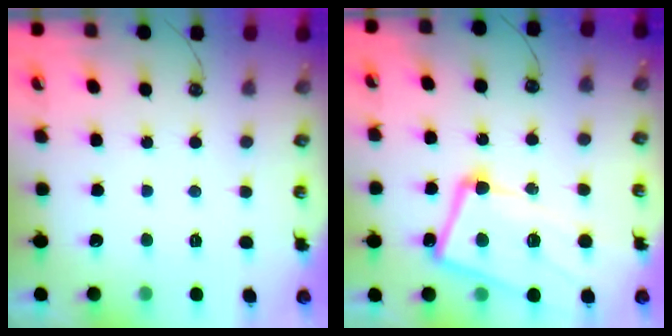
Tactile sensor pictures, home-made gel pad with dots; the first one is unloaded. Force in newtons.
{"total": 10.7, "press": 10.6, "slide": 1.6}